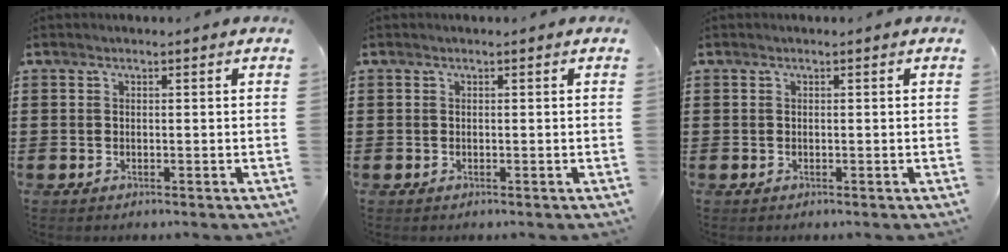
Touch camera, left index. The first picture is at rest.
{"total": 0.0}
{"total": 0.0}